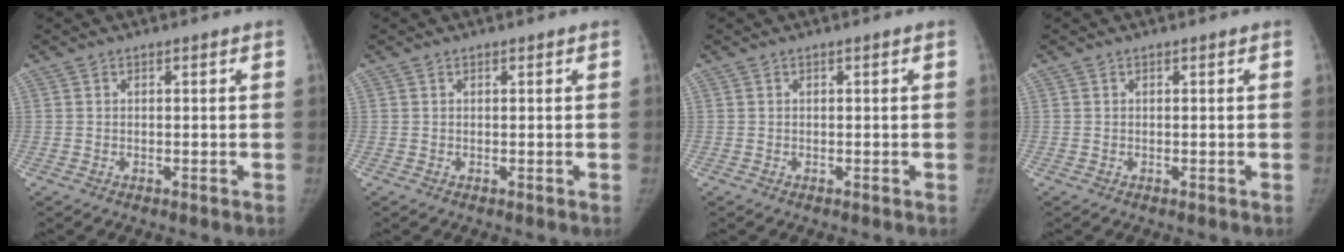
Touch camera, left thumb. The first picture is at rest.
{"total": 0.0}
{"total": 0.0}
{"total": 0.0}